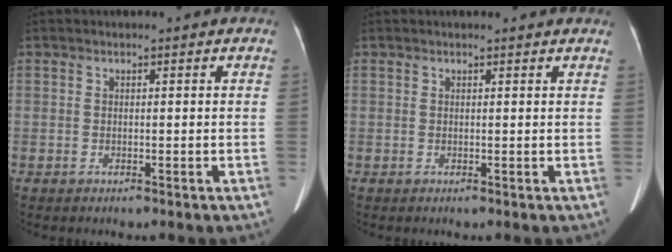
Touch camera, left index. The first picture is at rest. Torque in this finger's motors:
{"motor_torque": [-0.11, -0.36, -0.01, -0.01]}